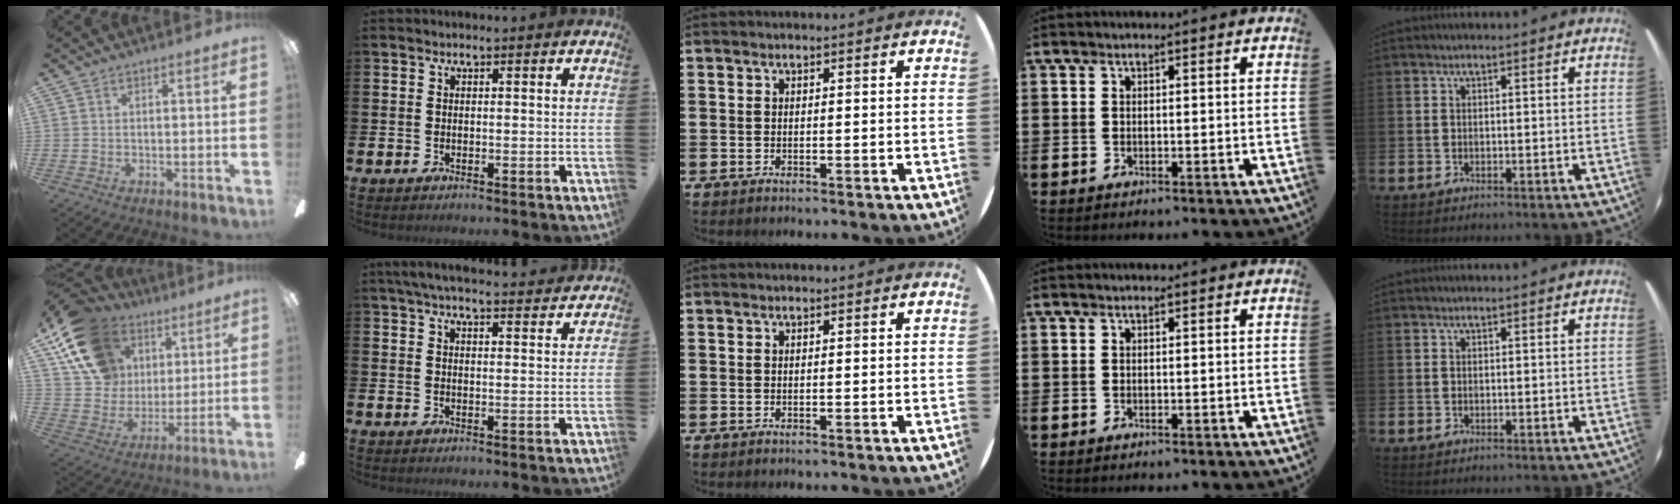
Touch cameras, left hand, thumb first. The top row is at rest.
{"thumb": {"total": 18.8, "force": [9.6, 14.2, 7.9], "torque": [-0.150, -0.030, 0.188]}, "index": {"total": 5.1, "force": [4.8, 0.6, 1.6], "torque": [-0.039, -0.021, 0.086]}}